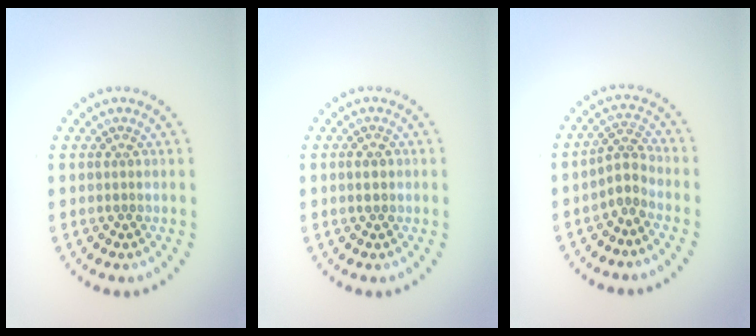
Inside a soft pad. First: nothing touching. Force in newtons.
{"total": 0.8, "press": 0.8, "slide": 0.0}
{"total": 2.1, "press": 1.6, "slide": 1.3}